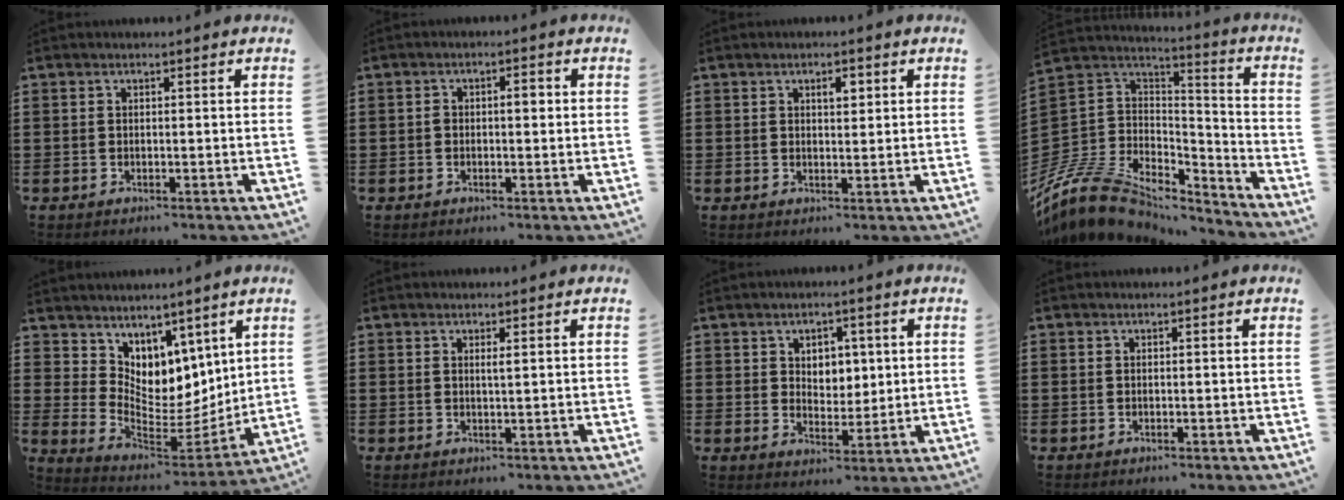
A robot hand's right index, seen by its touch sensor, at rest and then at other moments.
{"total": 2.4, "force": [0.0, 1.1, 2.1], "torque": [-0.040, 0.006, -0.003]}
{"total": 2.1, "force": [0.8, 0.9, 1.7], "torque": [-0.026, 0.004, 0.011]}
{"total": 11.6, "force": [-8.7, 6.2, 4.6], "torque": [-0.126, 0.016, -0.172]}
{"total": 7.1, "force": [5.5, 4.4, -0.8], "torque": [-0.020, -0.074, 0.104]}
{"total": 0.8, "force": [0.4, 0.0, 0.8], "torque": [-0.015, 0.000, 0.006]}
{"total": 3.9, "force": [1.7, 3.1, 1.5], "torque": [-0.029, 0.007, 0.025]}
{"total": 0.0}